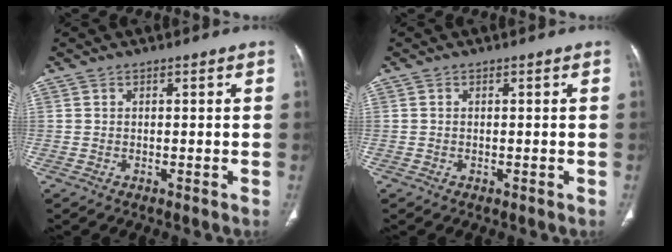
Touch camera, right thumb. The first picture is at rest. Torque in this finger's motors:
{"motor_torque": [0.11, 0.07, -0.24, 0.03, -0.03]}